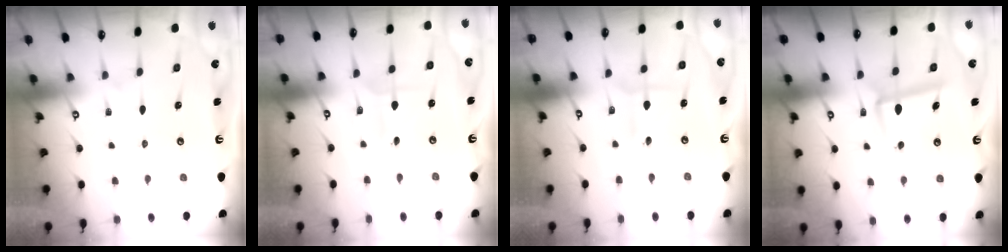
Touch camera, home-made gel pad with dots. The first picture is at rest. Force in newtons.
{"total": 2.0, "press": 2.0, "slide": 0.1}
{"total": 2.4, "press": 2.4, "slide": 0.7}
{"total": 6.3, "press": 6.1, "slide": 1.4}